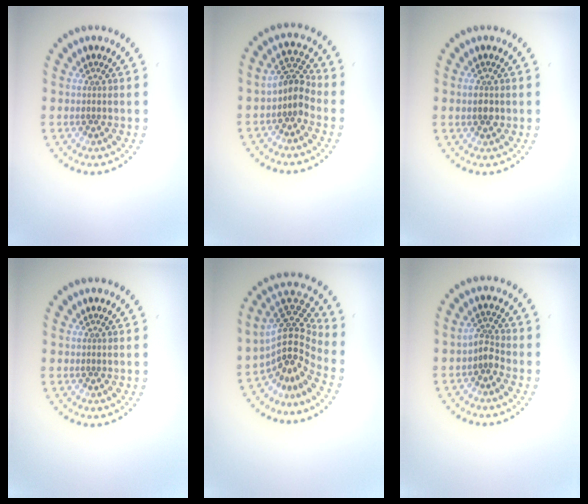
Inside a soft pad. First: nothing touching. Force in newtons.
{"total": 2.7, "press": 2.1, "slide": 1.7}
{"total": 1.1, "press": 1.1, "slide": 0.1}
{"total": 0.0}
{"total": 5.0, "press": 3.6, "slide": 3.6}
{"total": 1.9, "press": 1.4, "slide": 1.3}